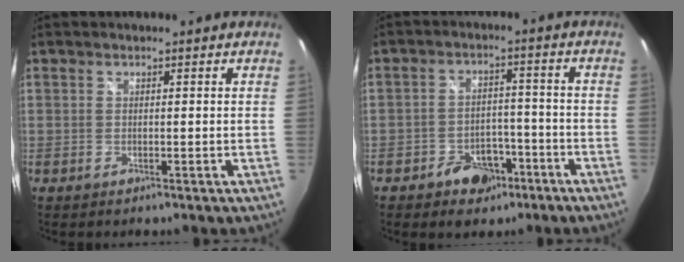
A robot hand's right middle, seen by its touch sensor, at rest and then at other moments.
{"total": 7.2, "force": [-4.7, 4.8, 2.6], "torque": [-0.063, 0.016, -0.060]}